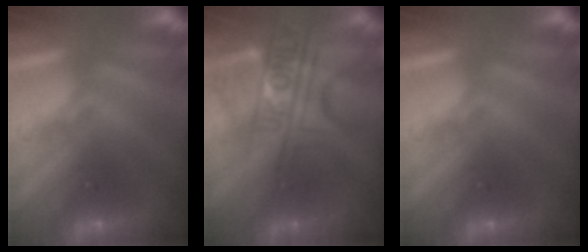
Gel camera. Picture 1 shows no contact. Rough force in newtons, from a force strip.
{"total": 2.4}
{"total": 0.0}